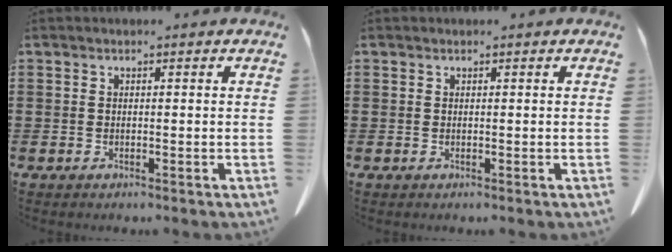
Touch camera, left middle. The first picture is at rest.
{"total": 0.0}